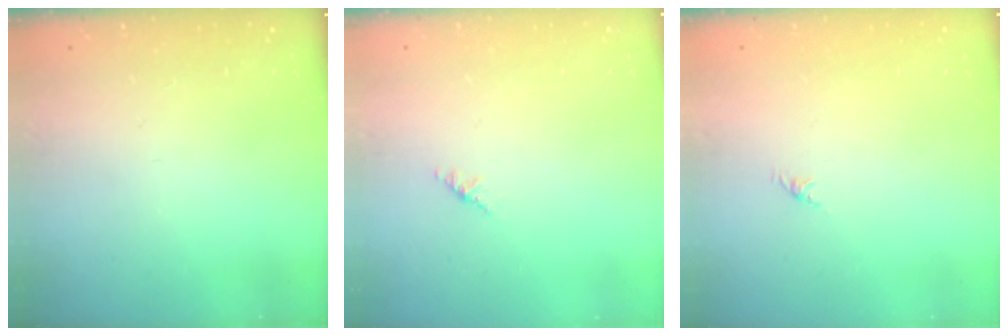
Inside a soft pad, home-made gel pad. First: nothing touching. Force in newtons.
{"total": 1.4, "press": 1.3, "slide": 0.4}
{"total": 0.0}